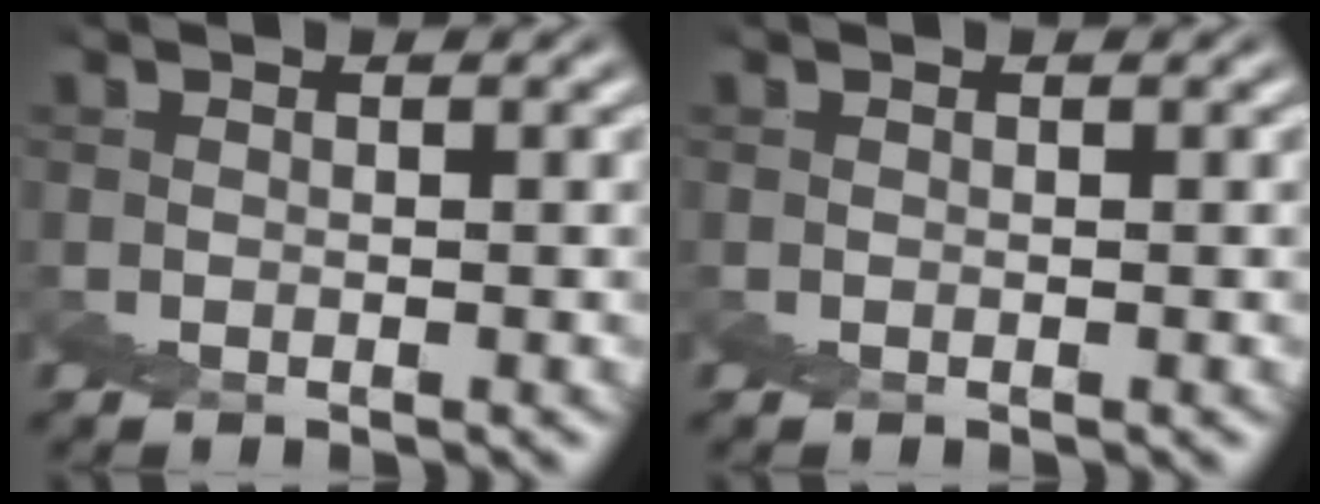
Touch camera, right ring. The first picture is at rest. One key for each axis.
{"total": 0.0}